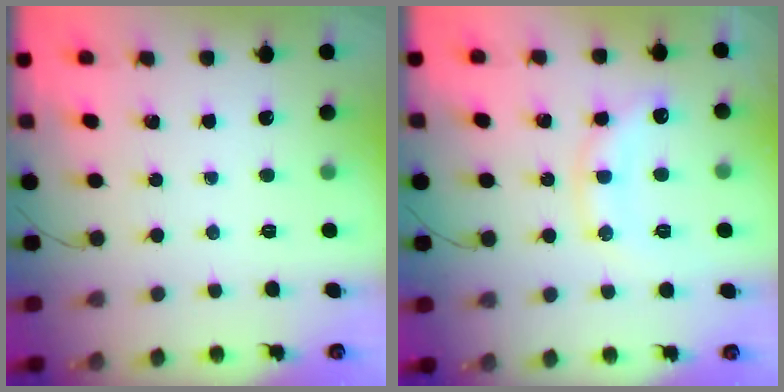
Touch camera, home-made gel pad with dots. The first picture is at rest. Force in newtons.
{"total": 14.4, "press": 14.4, "slide": 0.6}